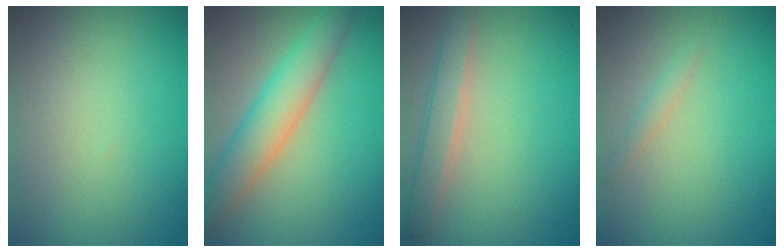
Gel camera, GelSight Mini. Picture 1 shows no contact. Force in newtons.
{"total": 5.4, "press": 5.4, "slide": 0.2}
{"total": 2.6, "press": 2.6, "slide": 0.2}
{"total": 0.9, "press": 0.9, "slide": 0.1}